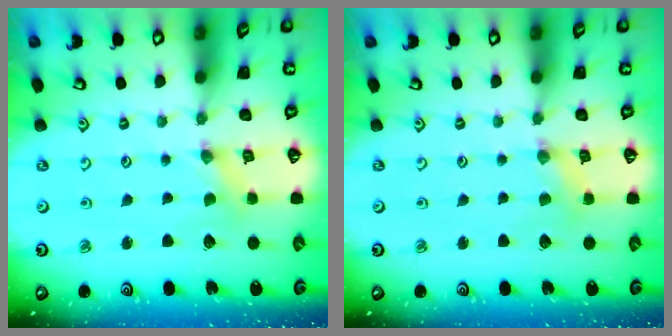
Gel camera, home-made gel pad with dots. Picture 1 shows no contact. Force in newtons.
{"total": 2.4, "press": 2.4, "slide": 0.2}